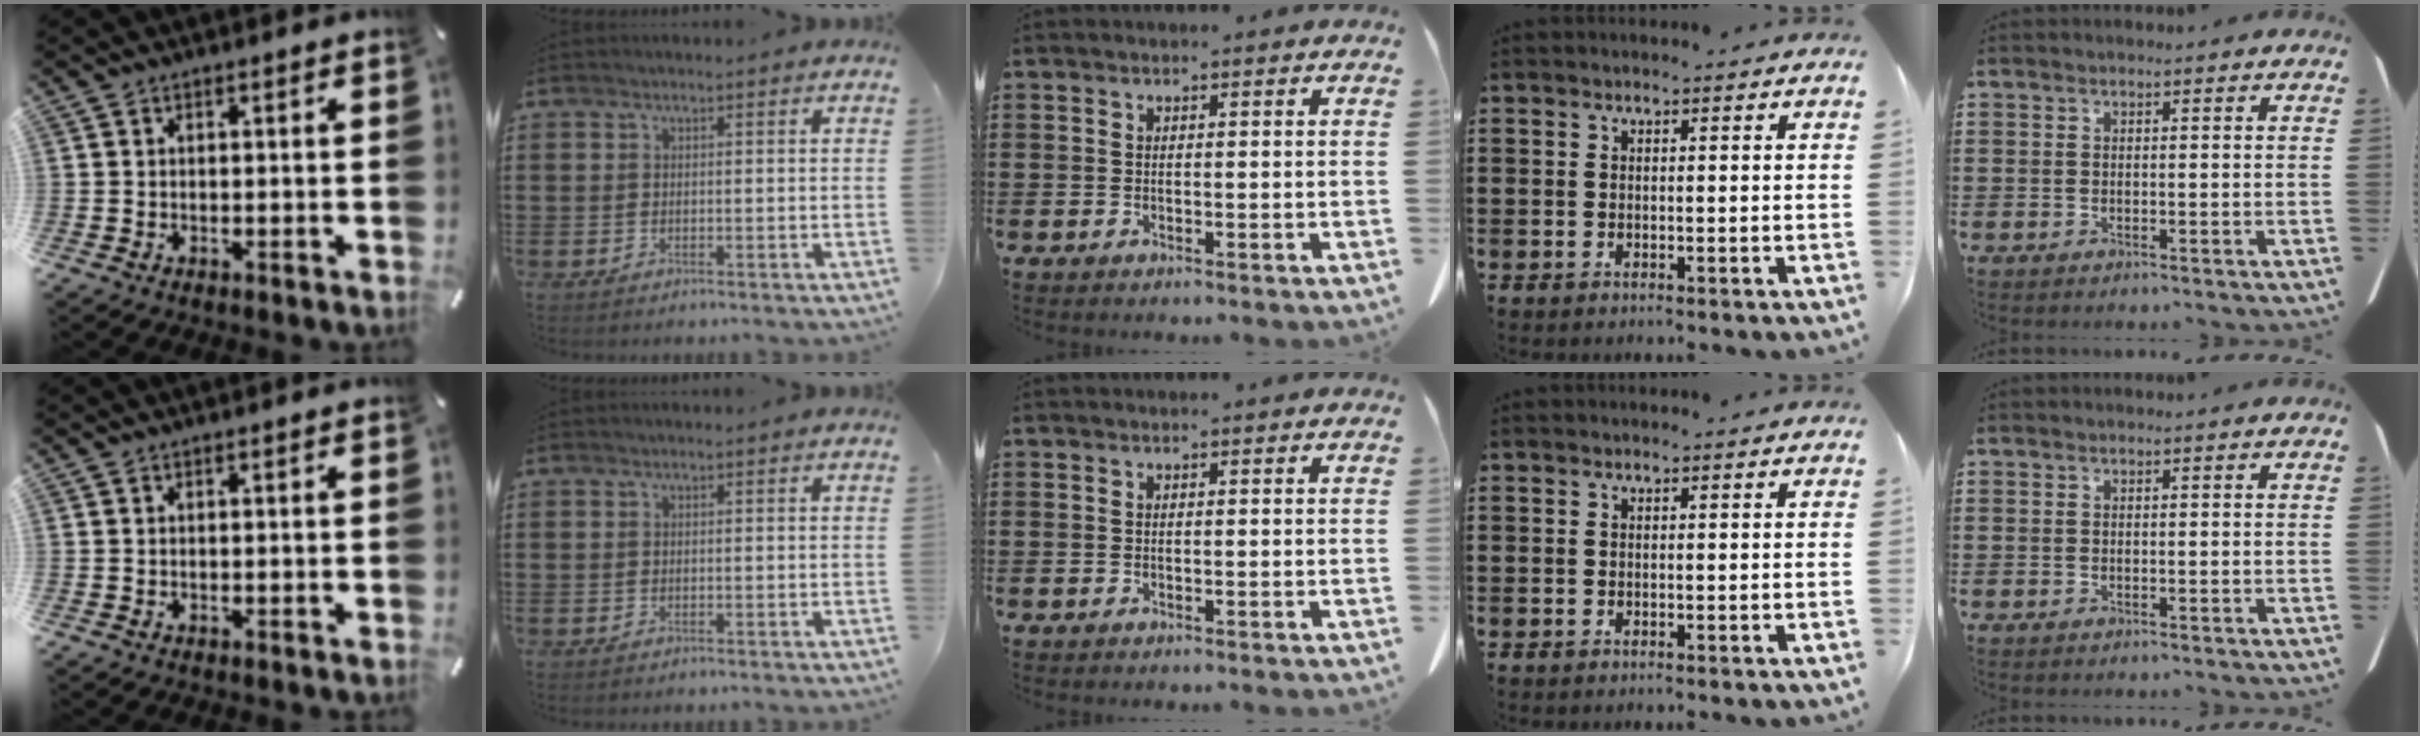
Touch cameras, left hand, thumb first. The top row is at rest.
{}